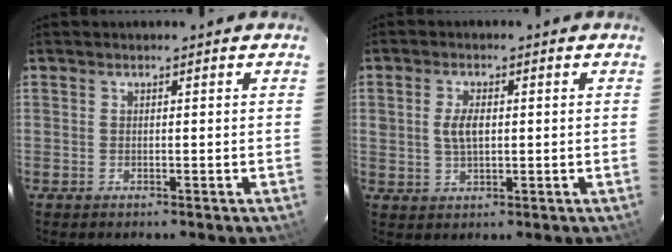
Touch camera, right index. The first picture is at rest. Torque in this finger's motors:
{"motor_torque": [0.07, 0.07, 0.08, 0.05]}